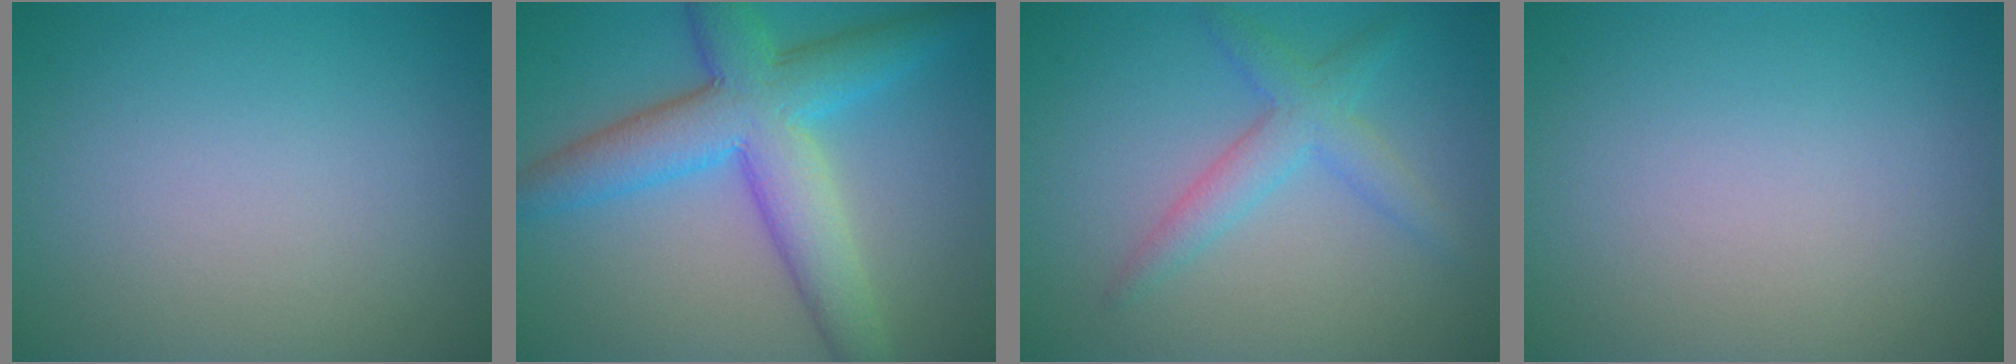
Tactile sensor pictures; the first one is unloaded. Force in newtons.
{"total": 8.3, "press": 8.3, "slide": 0.1}
{"total": 3.1, "press": 3.1, "slide": 0.0}
{"total": 0.0}